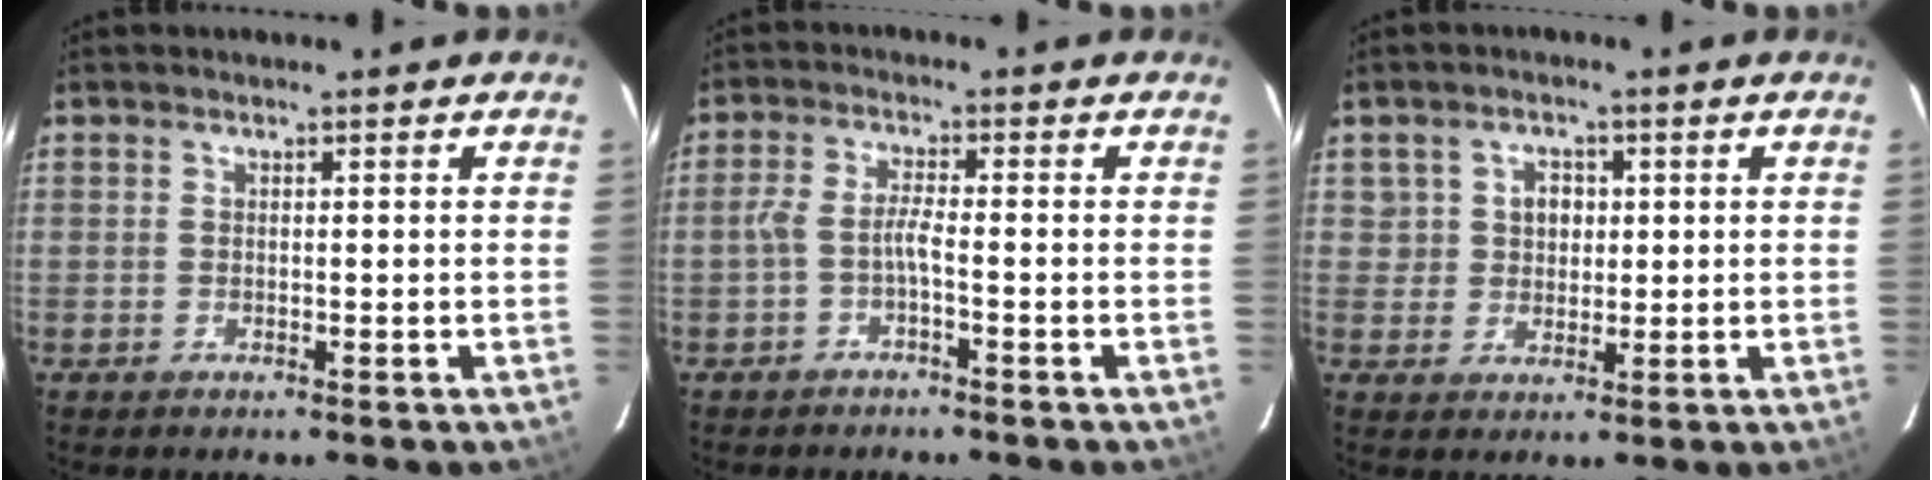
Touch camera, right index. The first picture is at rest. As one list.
[{"total": 2.8, "force": [-1.6, 0.0, 2.3], "torque": [-0.060, 0.007, -0.033]}, {"total": 3.9, "force": [0.9, 3.7, 1.1], "torque": [-0.014, 0.016, 0.018]}]